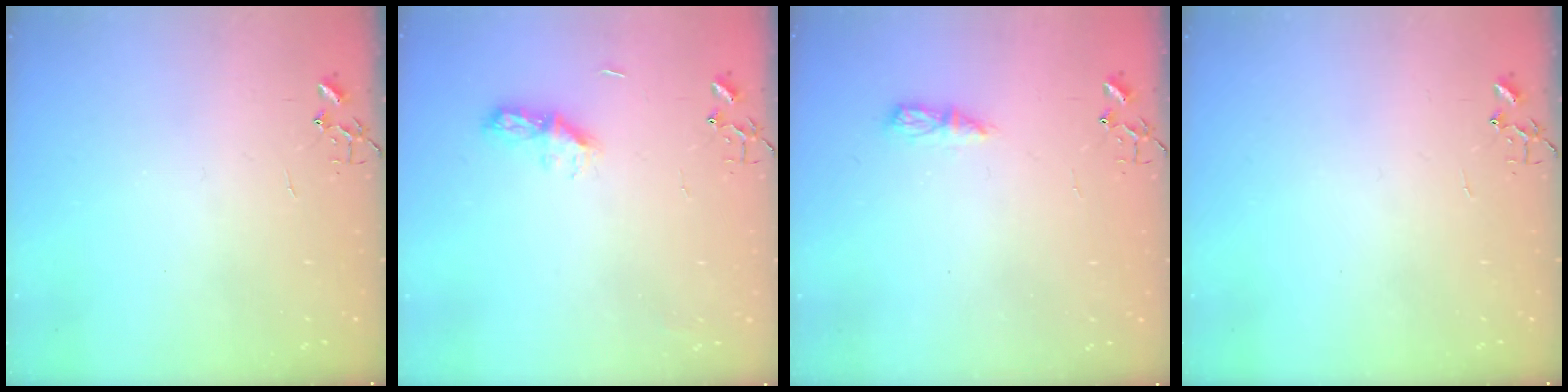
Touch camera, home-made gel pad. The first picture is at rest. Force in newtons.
{"total": 7.2, "press": 7.1, "slide": 0.6}
{"total": 5.6, "press": 5.5, "slide": 0.7}
{"total": 0.0}